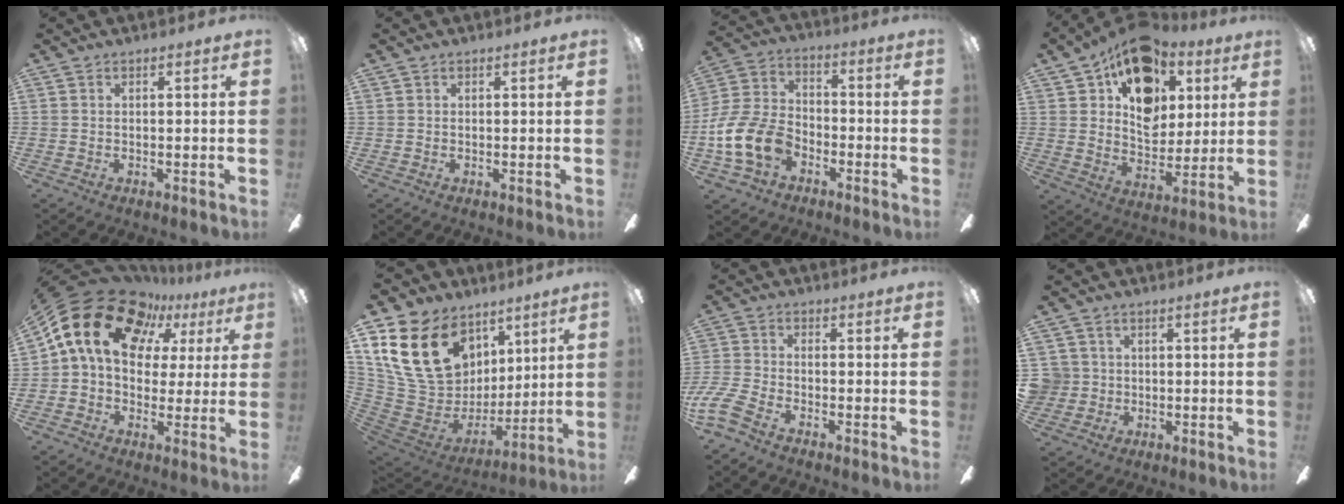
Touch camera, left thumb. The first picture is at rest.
{"total": 0.0}
{"total": 13.9, "force": [-6.3, 9.4, 8.0], "torque": [-0.187, 0.037, -0.119]}
{"total": 17.4, "force": [9.8, 11.5, 8.5], "torque": [-0.141, -0.042, 0.180]}
{"total": 18.5, "force": [8.5, 12.2, 11.0], "torque": [-0.218, -0.029, 0.154]}
{"total": 24.4, "force": [10.3, 17.6, 13.3], "torque": [-0.270, -0.045, 0.211]}
{"total": 6.8, "force": [-4.5, 2.8, 4.3], "torque": [-0.108, 0.005, -0.087]}
{"total": 5.1, "force": [0.6, 5.0, 0.7], "torque": [-0.030, 0.006, 0.015]}